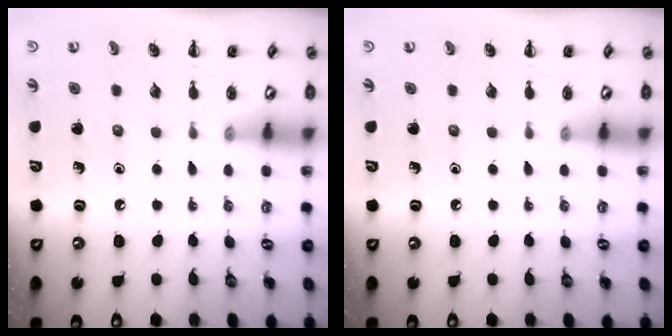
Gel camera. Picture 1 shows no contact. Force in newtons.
{"total": 0.0}